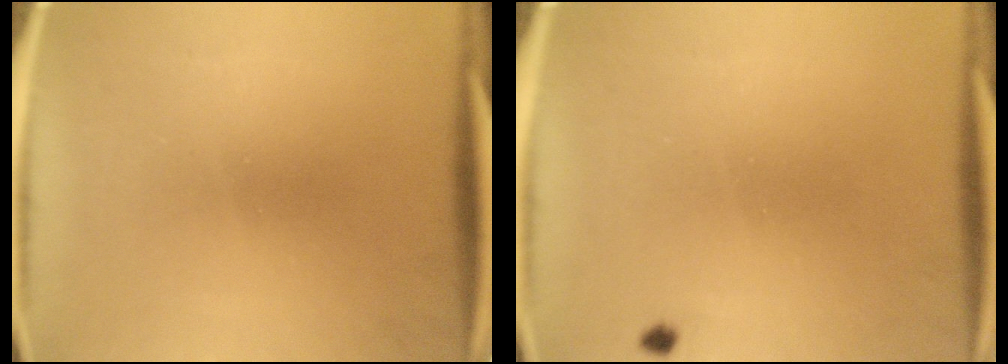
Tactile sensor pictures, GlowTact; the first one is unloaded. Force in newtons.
{"total": 0.7}